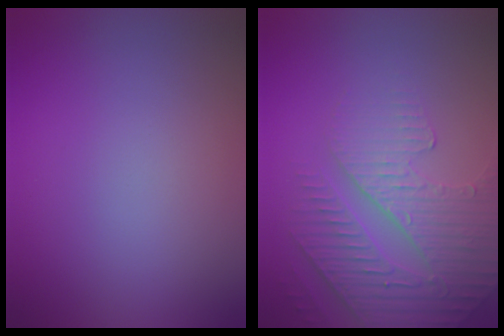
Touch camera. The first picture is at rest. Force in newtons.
{"total": 4.2, "press": 4.0, "slide": 1.4}